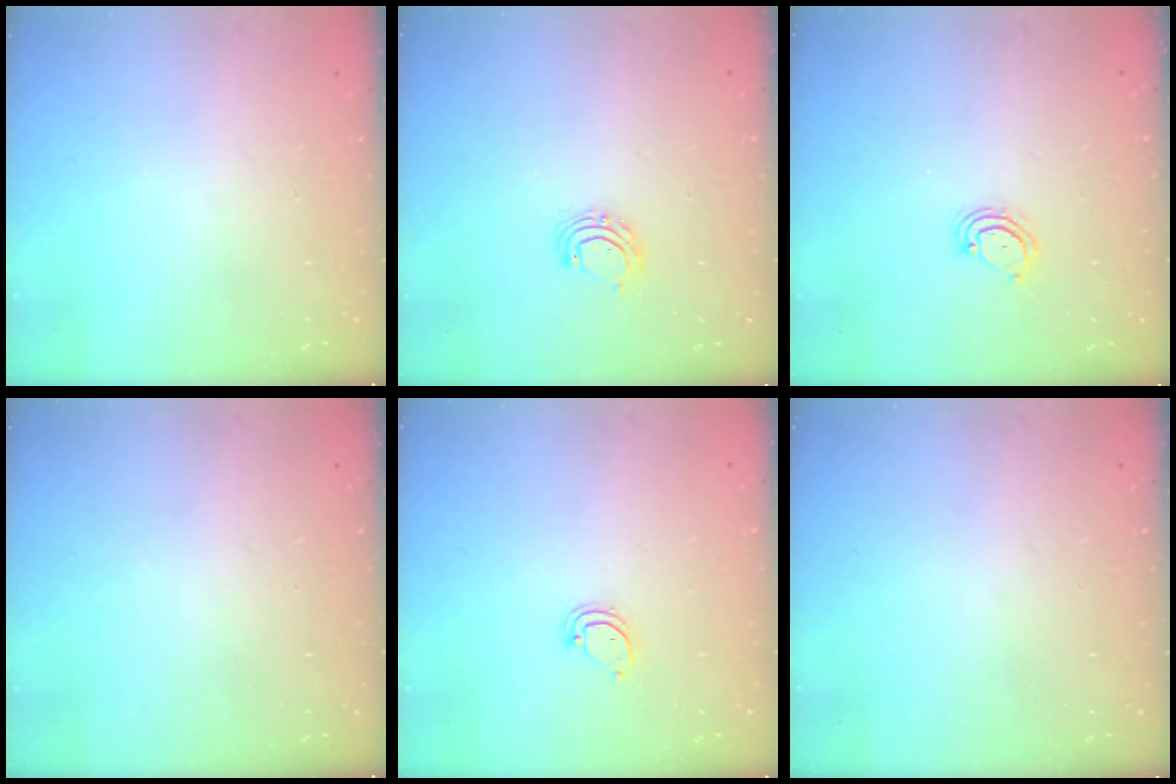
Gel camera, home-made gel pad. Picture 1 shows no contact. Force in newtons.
{"total": 7.6, "press": 7.5, "slide": 0.9}
{"total": 4.6, "press": 4.6, "slide": 0.4}
{"total": 0.0}
{"total": 3.6, "press": 3.6, "slide": 0.2}
{"total": 0.0}